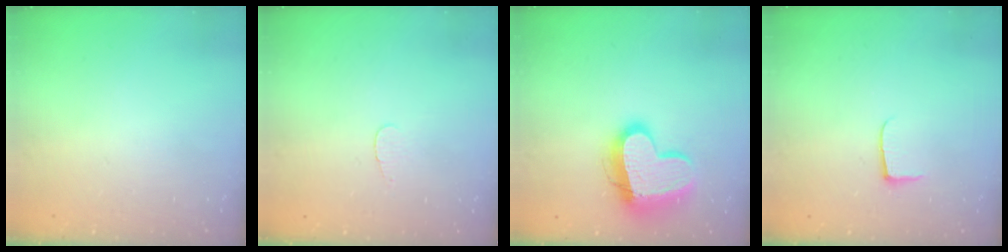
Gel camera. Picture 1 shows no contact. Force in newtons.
{"total": 2.8, "press": 2.8, "slide": 0.3}
{"total": 16.7, "press": 16.6, "slide": 1.4}
{"total": 5.0, "press": 5.0, "slide": 0.5}